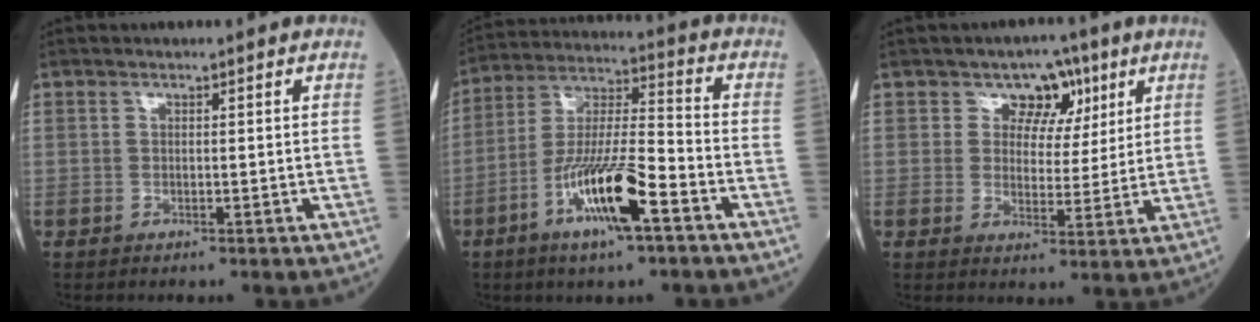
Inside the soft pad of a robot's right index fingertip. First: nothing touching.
{"total": 13.3, "force": [-6.3, 1.8, 11.6], "torque": [-0.225, -0.006, -0.117]}
{"total": 6.0, "force": [2.9, 4.7, 2.3], "torque": [-0.013, 0.008, 0.040]}